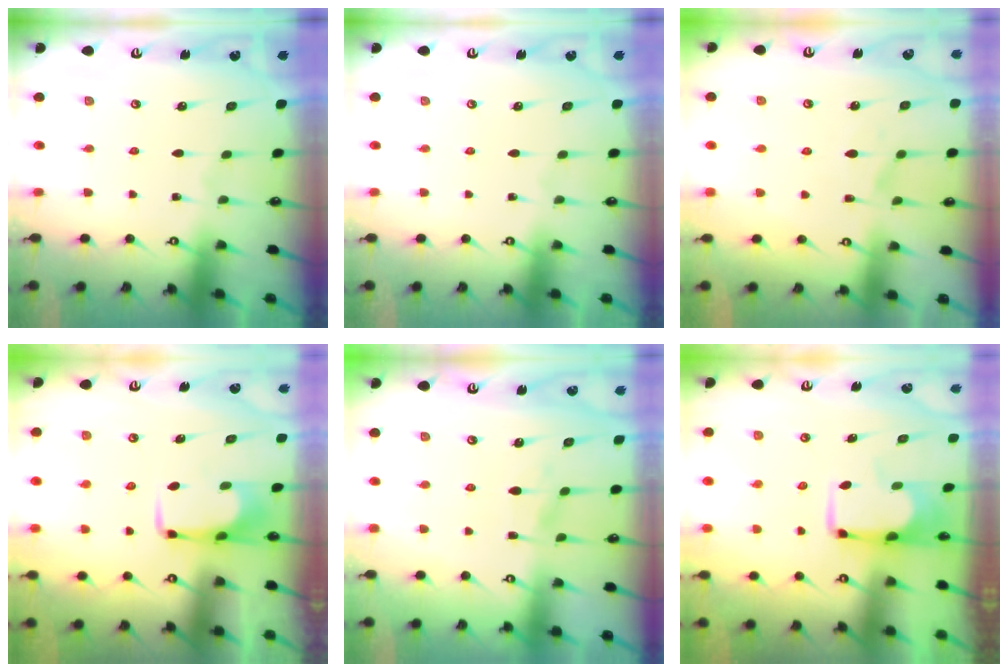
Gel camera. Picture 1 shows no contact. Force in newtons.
{"total": 0.0}
{"total": 1.5, "press": 1.0, "slide": 1.1}
{"total": 1.7, "press": 1.6, "slide": 0.5}
{"total": 1.7, "press": 1.4, "slide": 1.1}
{"total": 3.8, "press": 3.7, "slide": 0.4}